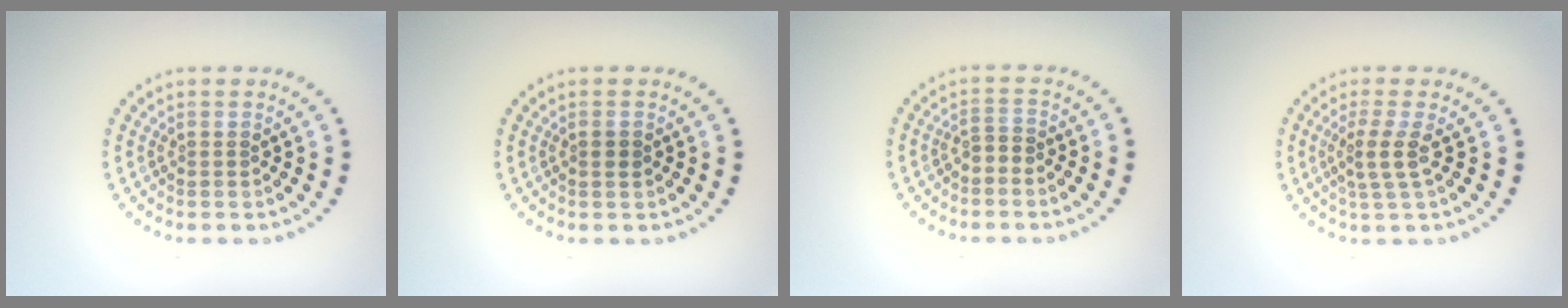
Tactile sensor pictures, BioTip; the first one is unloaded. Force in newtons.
{"total": 0.9, "press": 0.8, "slide": 0.3}
{"total": 1.3, "press": 1.0, "slide": 0.9}
{"total": 2.3, "press": 1.8, "slide": 1.4}